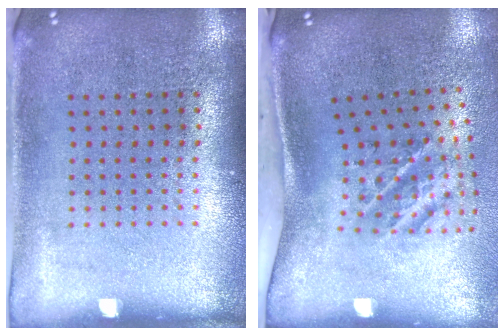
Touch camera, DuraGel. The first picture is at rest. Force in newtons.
{"total": 2.3, "press": 1.3, "slide": 1.9}